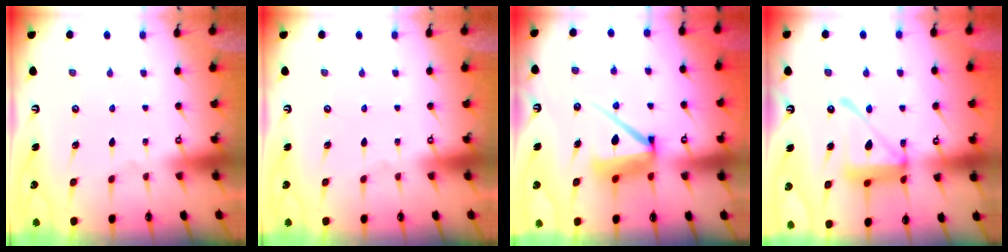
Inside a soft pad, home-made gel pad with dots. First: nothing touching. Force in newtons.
{"total": 0.0}
{"total": 11.0, "press": 10.9, "slide": 1.5}
{"total": 15.2, "press": 15.1, "slide": 1.5}